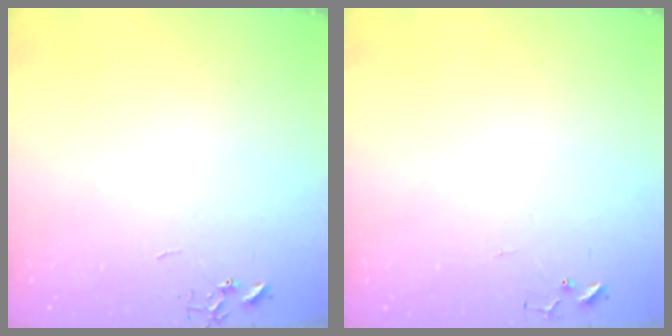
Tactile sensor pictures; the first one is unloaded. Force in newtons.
{"total": 4.9, "press": 4.8, "slide": 0.4}